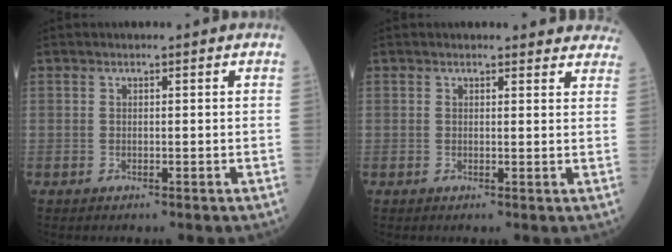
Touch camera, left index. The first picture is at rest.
{"total": 8.2, "force": [7.7, 2.4, 1.3], "torque": [0.020, -0.001, 0.057]}